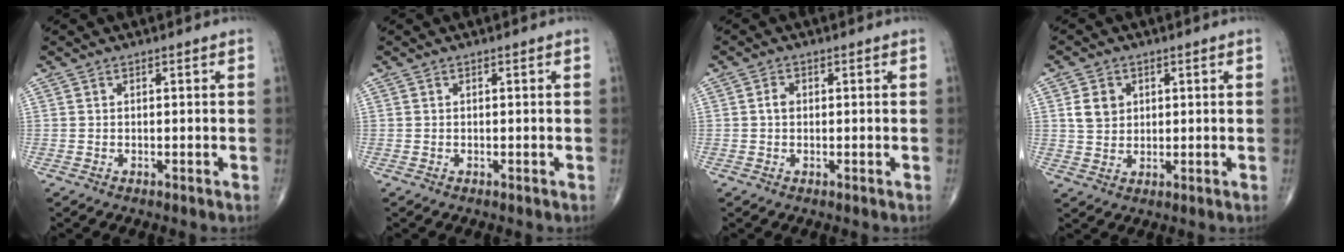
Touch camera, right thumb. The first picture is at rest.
{"total": 0.0}
{"total": 1.7, "force": [0.1, 1.3, 1.1], "torque": [-0.015, 0.005, -0.001]}
{"total": 4.8, "force": [1.4, 3.9, 2.4], "torque": [-0.025, -0.005, 0.028]}